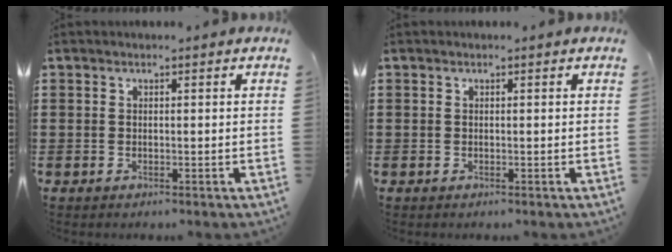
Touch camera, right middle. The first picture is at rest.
{"total": 0.0}